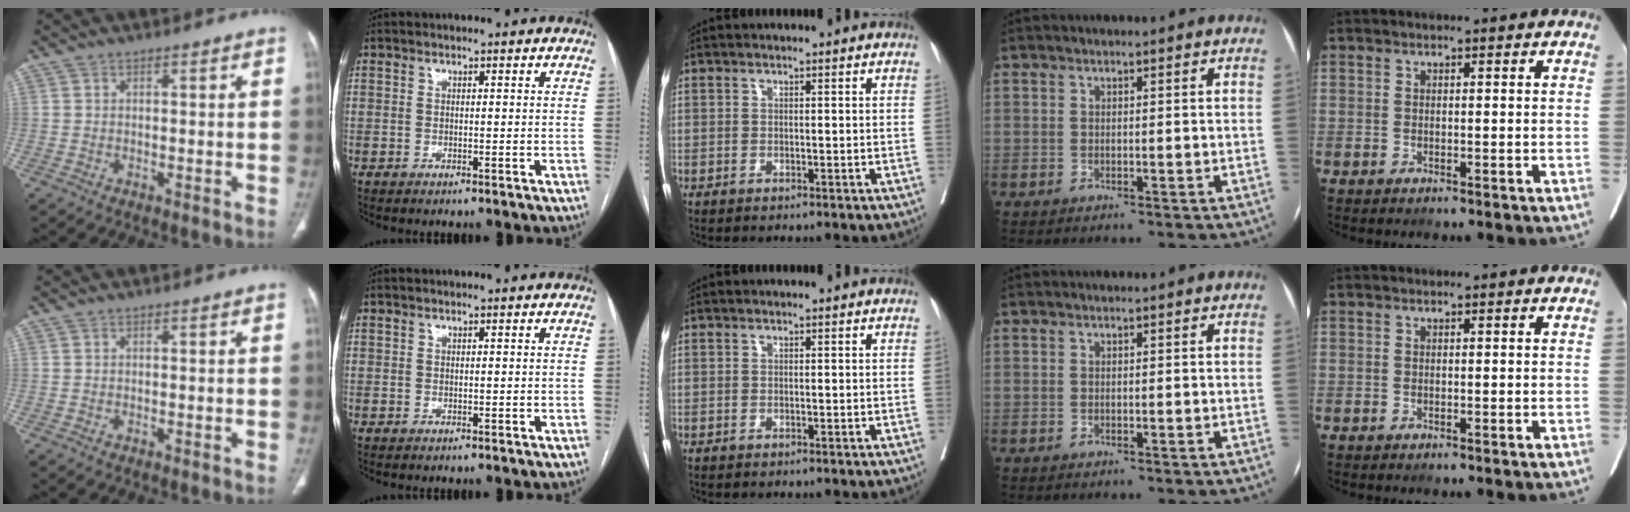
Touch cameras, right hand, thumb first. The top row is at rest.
{}